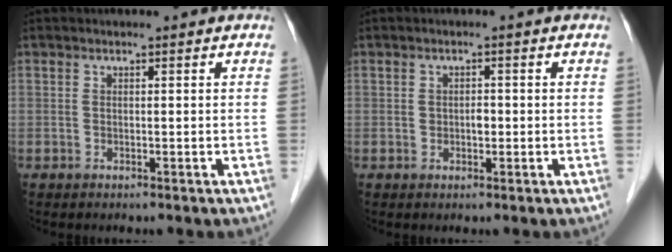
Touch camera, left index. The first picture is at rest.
{"total": 1.4, "force": [-0.2, 0.9, 1.0], "torque": [-0.017, 0.002, -0.002]}